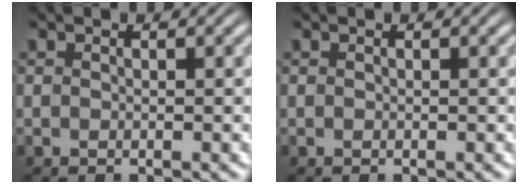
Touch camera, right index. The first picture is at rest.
{"total": 0.0}